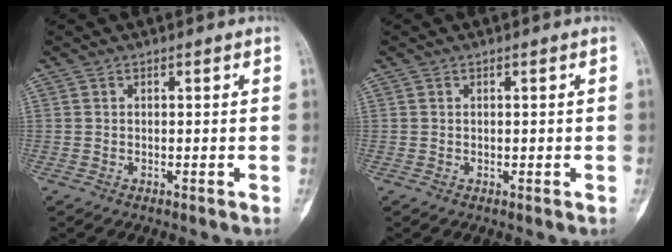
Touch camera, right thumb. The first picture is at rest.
{"total": 0.8, "force": [0.1, 0.5, 0.6], "torque": [-0.009, -0.001, 0.004]}